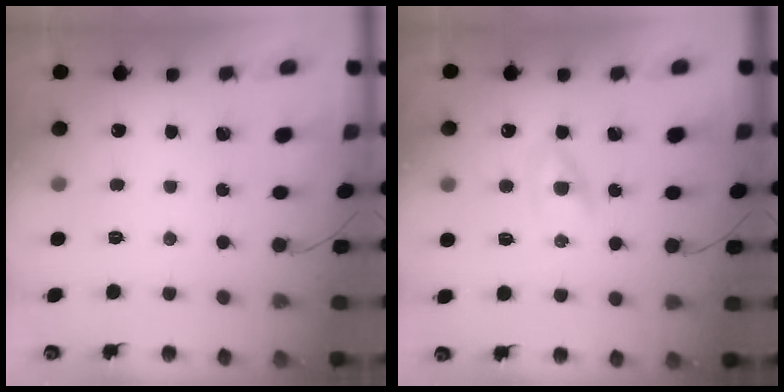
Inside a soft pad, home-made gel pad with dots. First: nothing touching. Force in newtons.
{"total": 3.6, "press": 3.4, "slide": 1.0}